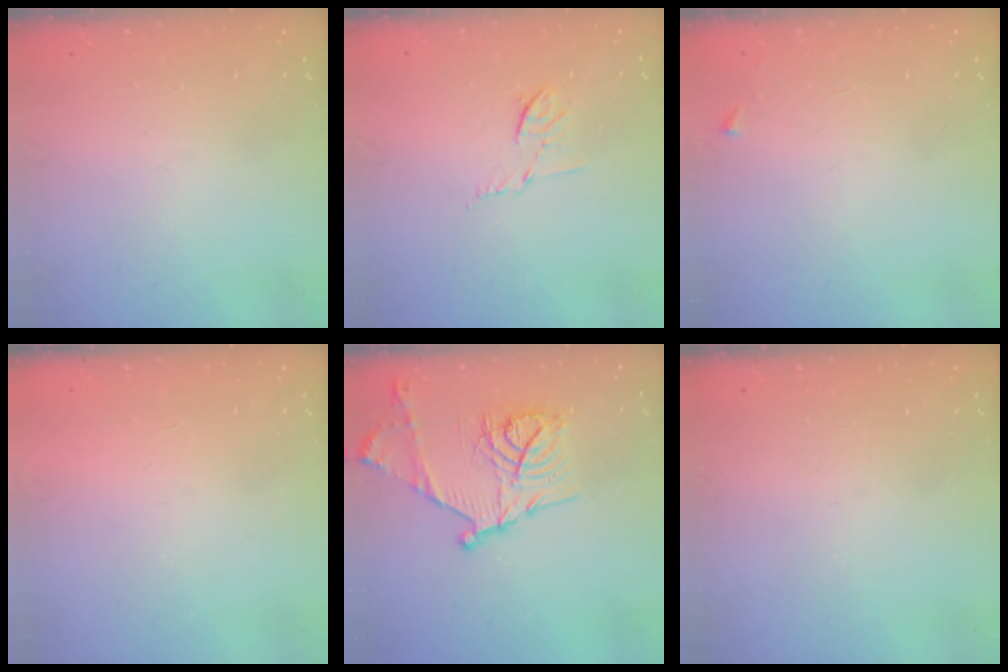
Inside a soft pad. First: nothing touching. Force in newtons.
{"total": 5.9, "press": 5.9, "slide": 1.0}
{"total": 2.6, "press": 2.6, "slide": 0.3}
{"total": 1.6, "press": 1.6, "slide": 0.1}
{"total": 17.5, "press": 17.5, "slide": 1.2}
{"total": 0.0}